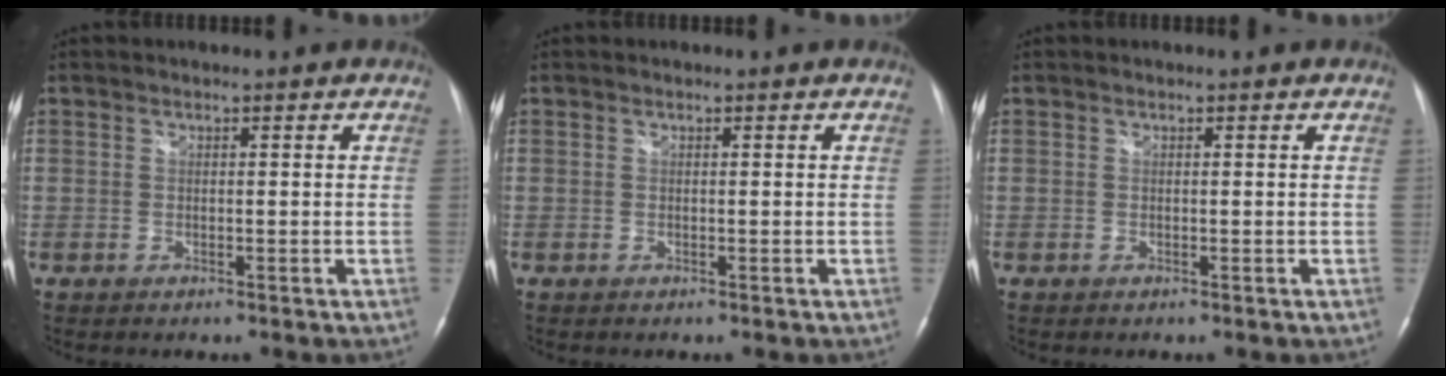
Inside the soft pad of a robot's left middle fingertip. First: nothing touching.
{"total": 0.0}
{"total": 0.0}